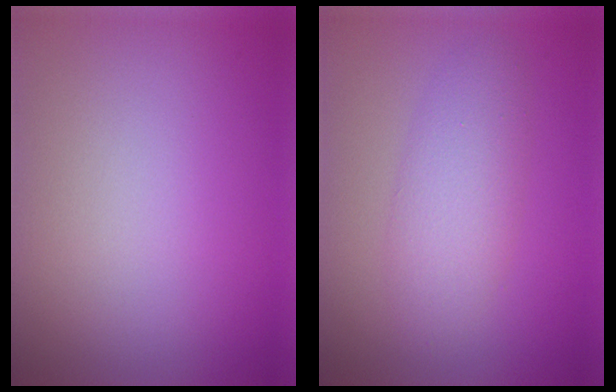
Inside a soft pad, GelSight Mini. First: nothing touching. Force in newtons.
{"total": 3.5, "press": 3.5, "slide": 0.1}